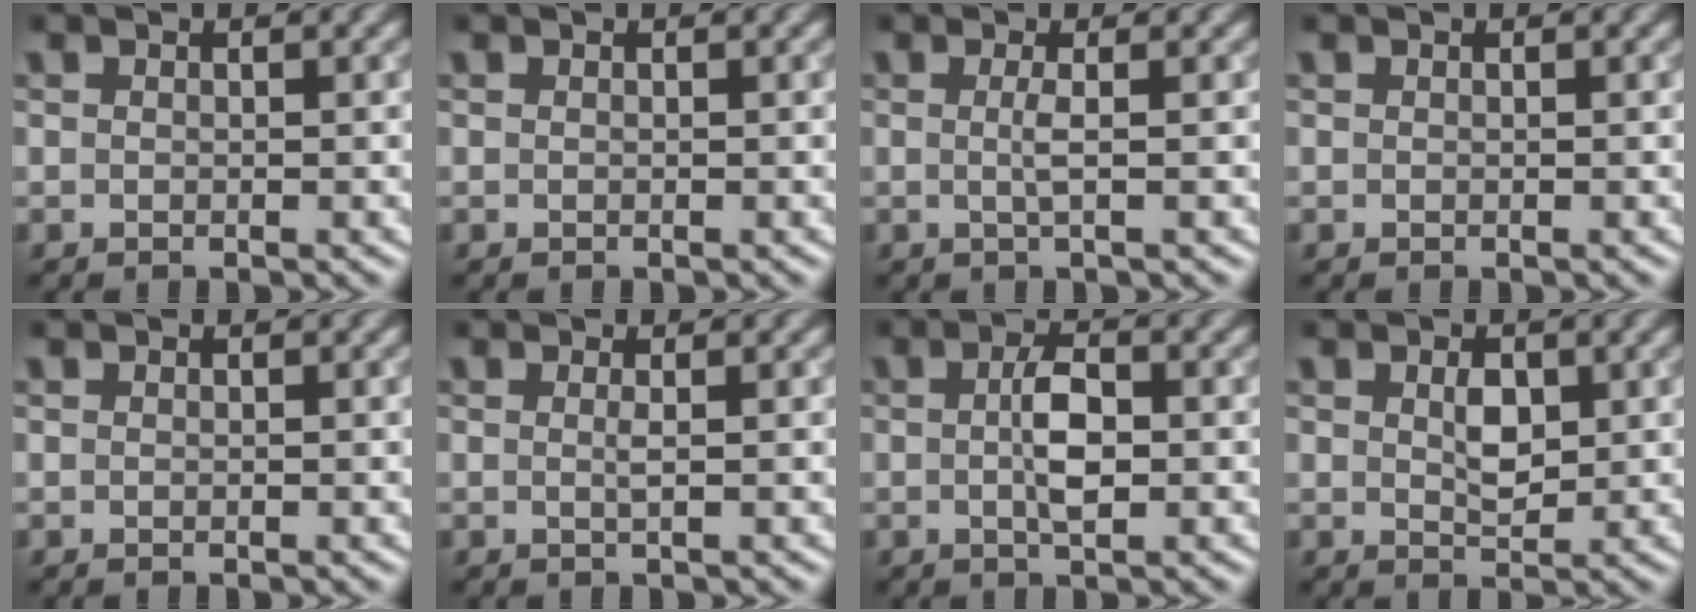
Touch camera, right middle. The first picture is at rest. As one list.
[{"total": 0.0}, {"total": 1.5, "force": [0.0, 0.2, 1.5], "torque": [-0.029, -0.001, -0.004]}, {"total": 0.0}, {"total": 0.0}, {"total": 0.9, "force": [0.0, 0.1, 0.9], "torque": [-0.015, 0.001, -0.002]}, {"total": 3.1, "force": [-0.1, 1.1, 2.9], "torque": [-0.058, 0.001, -0.003]}, {"total": 2.1, "force": [0.5, 1.2, 1.7], "torque": [-0.032, -0.003, 0.012]}]